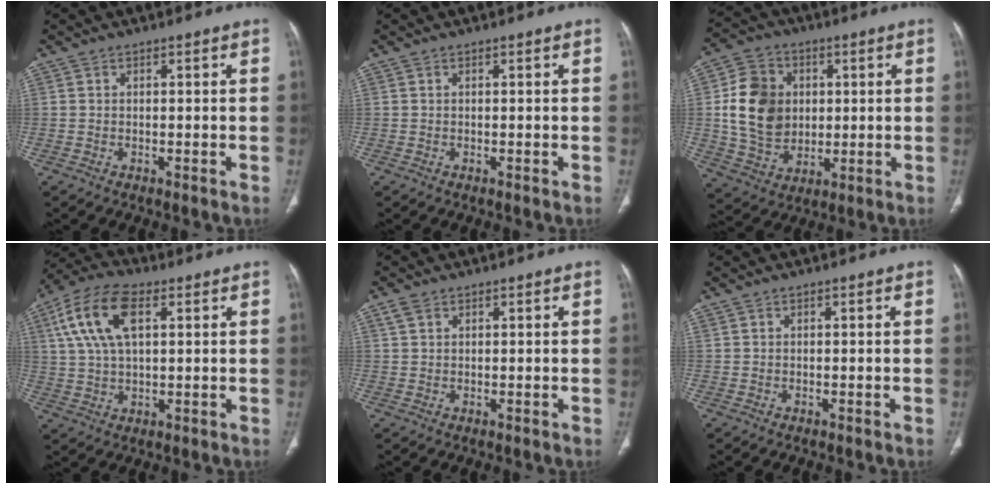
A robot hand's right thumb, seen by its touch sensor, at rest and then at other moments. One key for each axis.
{"total": 0.0}
{"total": 14.8, "fx": 1.8, "fy": 11.9, "fz": 8.5, "tx": -0.129, "ty": -0.002, "tz": 0.042}
{"total": 12.9, "fx": 4.3, "fy": 6.4, "fz": 10.2, "tx": -0.213, "ty": 0.014, "tz": 0.080}
{"total": 1.9, "fx": 1.1, "fy": 1.2, "fz": 1.0, "tx": -0.021, "ty": 0.005, "tz": 0.024}
{"total": 0.0}